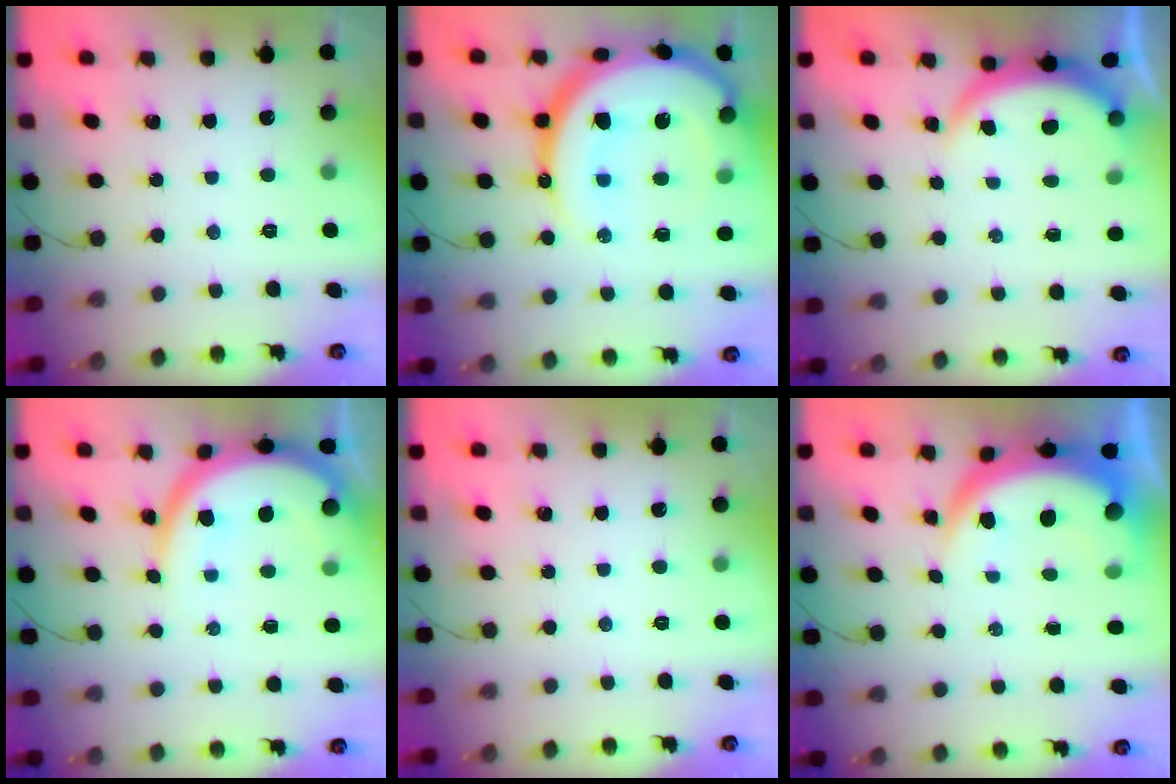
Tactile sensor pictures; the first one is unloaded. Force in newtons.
{"total": 28.4, "press": 28.2, "slide": 2.8}
{"total": 3.8, "press": 3.8, "slide": 0.3}
{"total": 12.5, "press": 12.5, "slide": 1.0}
{"total": 0.0}
{"total": 9.6, "press": 9.6, "slide": 1.1}